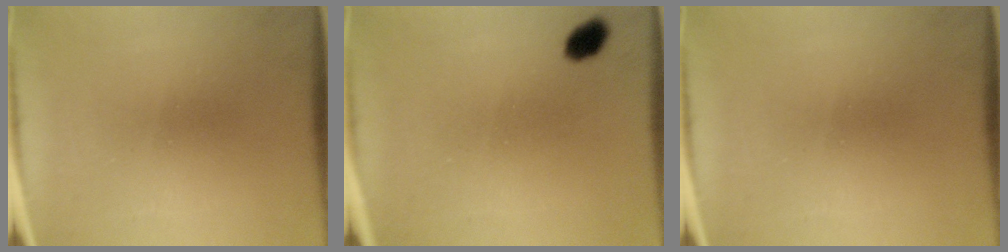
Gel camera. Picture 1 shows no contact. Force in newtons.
{"total": 3.1}
{"total": 0.0}